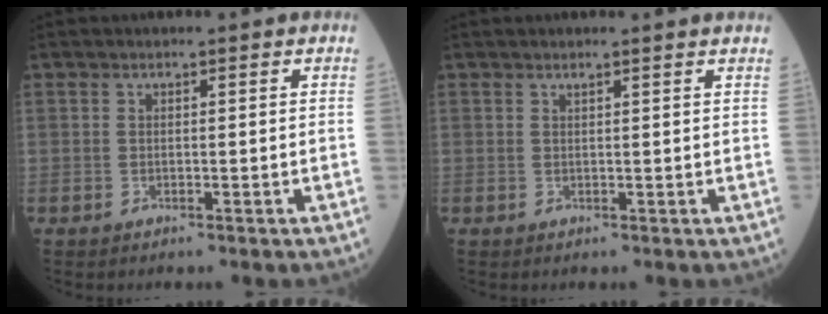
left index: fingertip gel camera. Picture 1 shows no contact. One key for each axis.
{"total": 1.9, "fx": 1.7, "fy": -0.4, "fz": 0.7, "tx": -0.020, "ty": 0.004, "tz": 0.022}